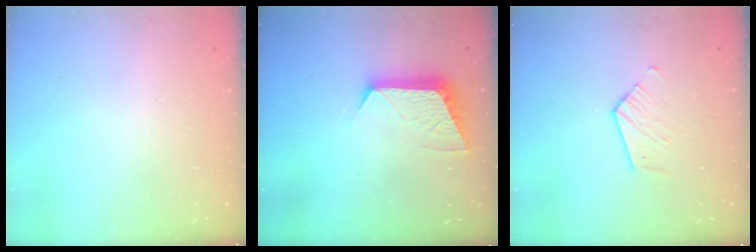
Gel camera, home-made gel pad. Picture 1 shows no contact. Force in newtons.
{"total": 10.0, "press": 10.0, "slide": 0.5}
{"total": 6.3, "press": 6.3, "slide": 0.2}